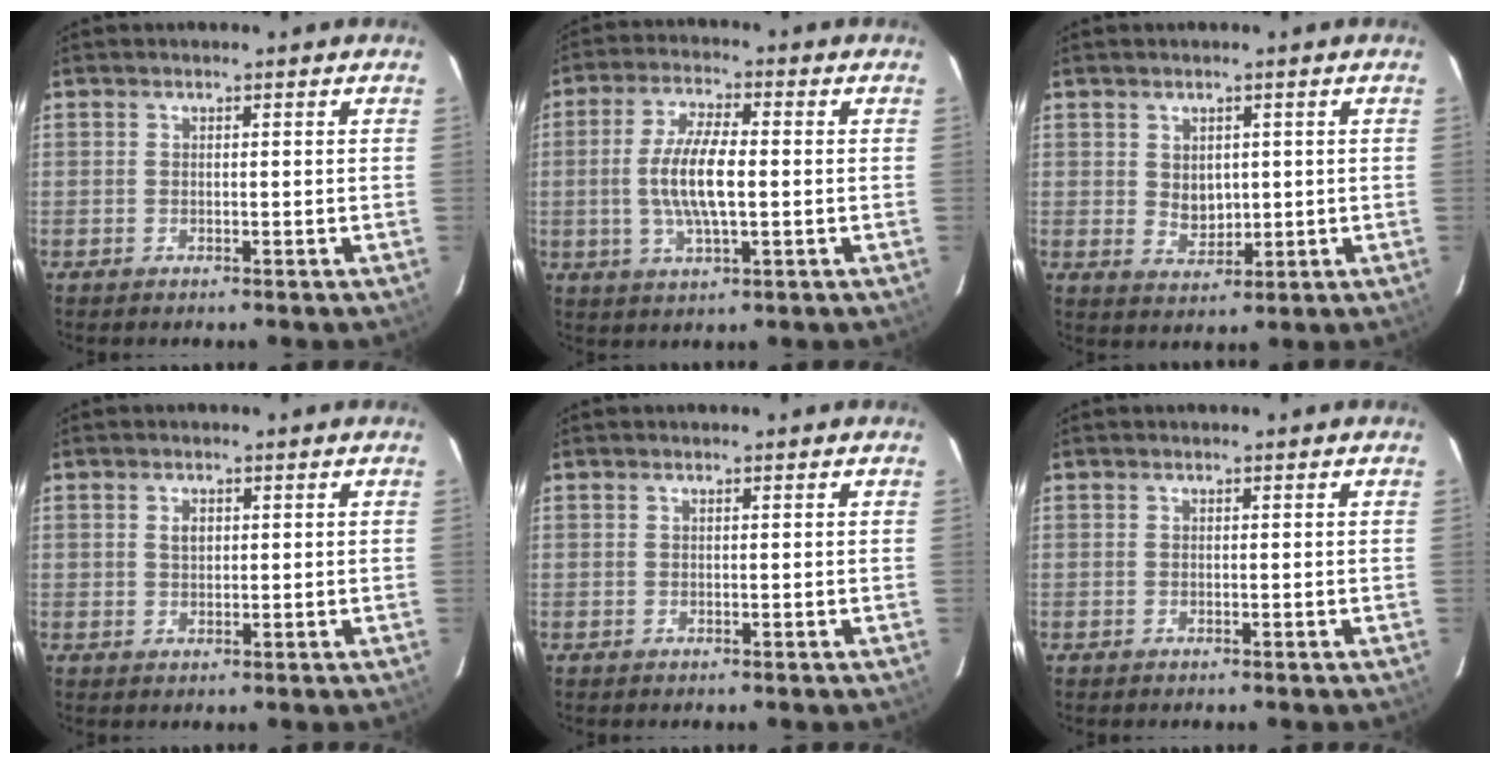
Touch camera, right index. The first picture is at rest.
{"total": 9.5, "force": [-0.6, 2.8, 9.1], "torque": [-0.179, 0.000, -0.011]}
{"total": 4.0, "force": [0.8, 3.2, 2.3], "torque": [-0.035, -0.002, 0.022]}
{"total": 2.1, "force": [0.7, 1.5, 1.3], "torque": [-0.020, 0.004, 0.012]}
{"total": 0.0}
{"total": 0.0}